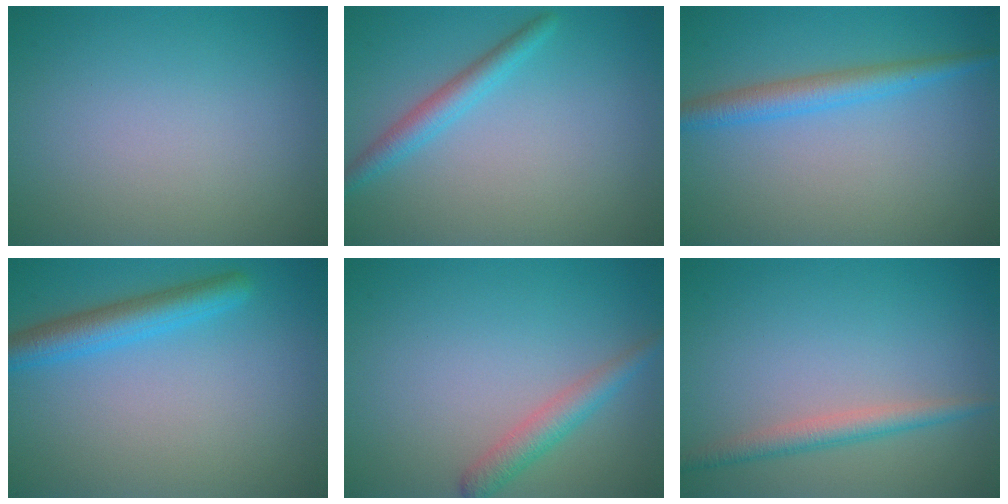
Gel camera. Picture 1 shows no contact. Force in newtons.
{"total": 2.4, "press": 2.4, "slide": 0.1}
{"total": 3.0, "press": 3.0, "slide": 0.1}
{"total": 3.7, "press": 3.7, "slide": 0.2}
{"total": 2.5, "press": 2.5, "slide": 0.1}
{"total": 2.4, "press": 2.4, "slide": 0.0}